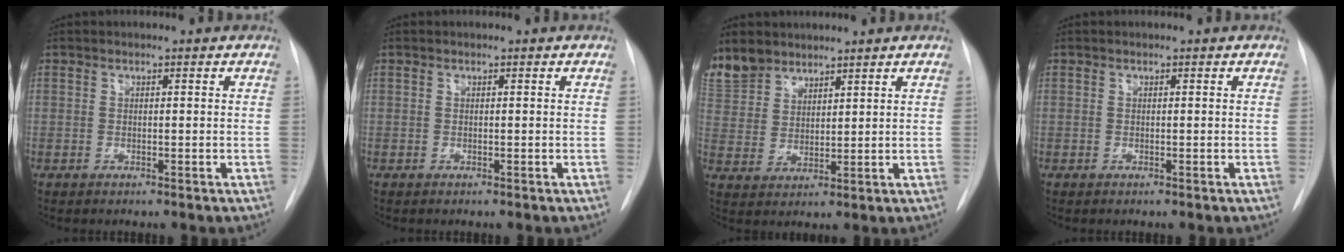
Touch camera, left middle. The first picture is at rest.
{"total": 0.0}
{"total": 9.8, "force": [8.1, 5.1, 2.0], "torque": [-0.055, 0.009, 0.172]}
{"total": 0.0}